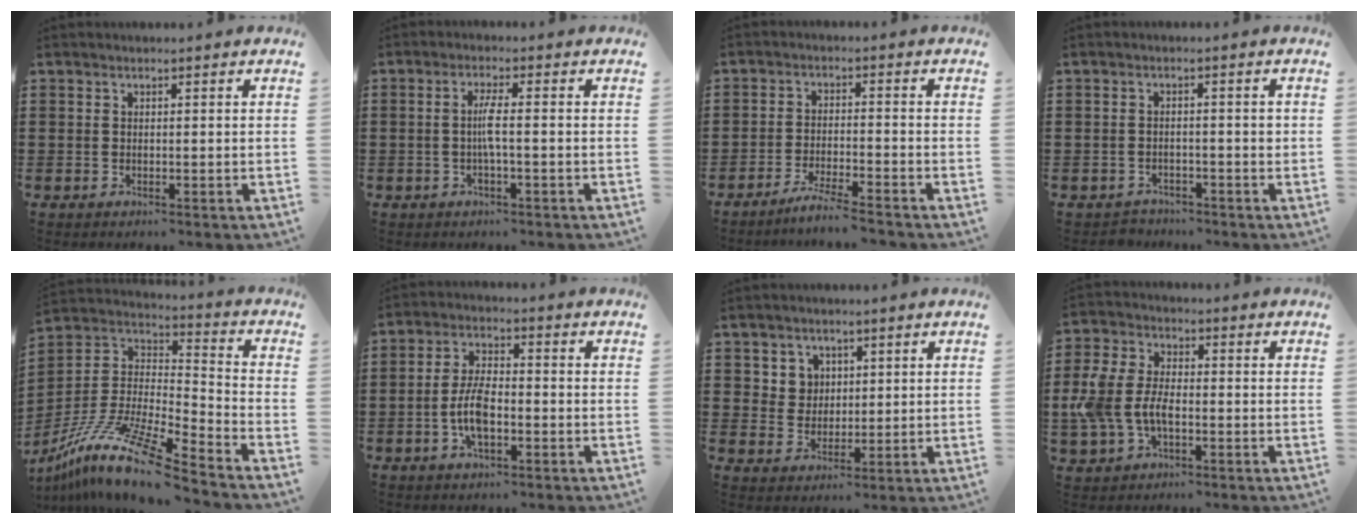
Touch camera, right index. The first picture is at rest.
{"total": 3.2, "force": [-0.5, 0.2, 3.2], "torque": [-0.066, -0.005, -0.014]}
{"total": 4.3, "force": [-4.0, -0.7, 1.4], "torque": [-0.030, -0.008, -0.079]}
{"total": 1.4, "force": [-1.1, 0.9, 0.4], "torque": [-0.013, 0.003, -0.026]}
{"total": 13.9, "force": [-11.0, 0.9, 8.5], "torque": [-0.181, 0.005, -0.216]}
{"total": 6.3, "force": [-1.8, 2.5, 5.4], "torque": [-0.127, -0.003, -0.040]}
{"total": 3.7, "force": [1.8, 3.2, 0.6], "torque": [-0.019, 0.008, 0.031]}
{"total": 7.0, "force": [-1.8, 4.4, 5.1], "torque": [-0.141, -0.003, -0.045]}